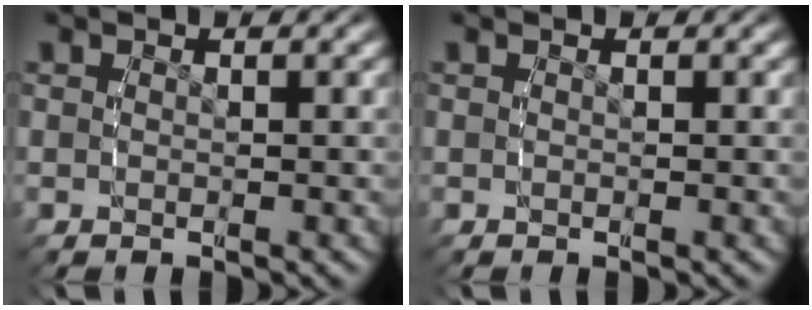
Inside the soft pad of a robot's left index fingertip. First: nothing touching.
{"total": 0.0}